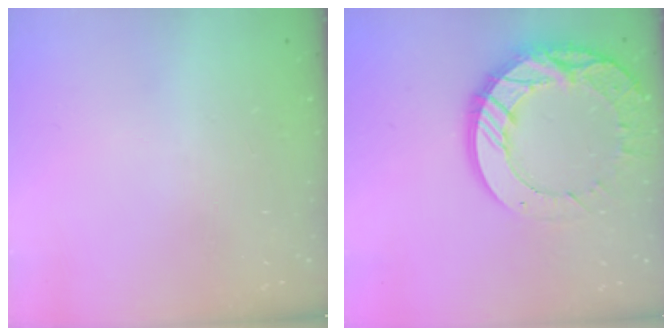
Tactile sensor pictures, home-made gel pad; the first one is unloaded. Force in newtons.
{"total": 17.7, "press": 17.6, "slide": 1.5}